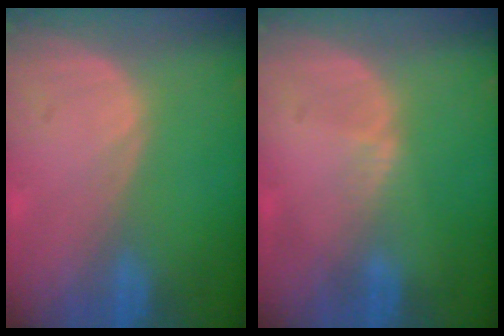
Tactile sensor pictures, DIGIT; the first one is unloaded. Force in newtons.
{"total": 0.8, "press": 0.8, "slide": 0.2}